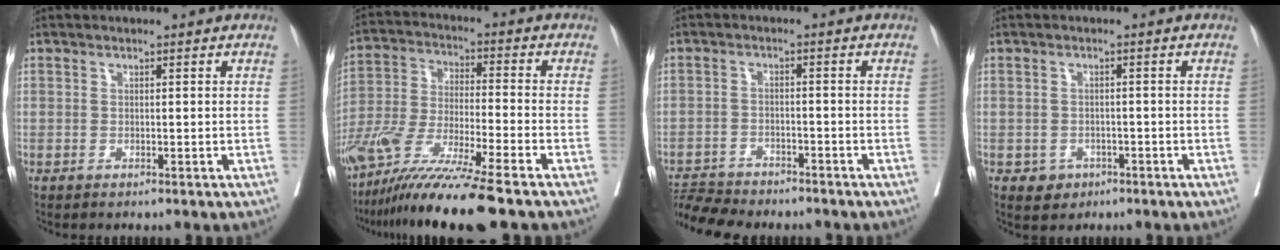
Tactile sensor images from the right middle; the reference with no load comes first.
{"total": 15.6, "force": [-12.0, -1.1, 9.8], "torque": [-0.202, -0.048, -0.217]}
{"total": 7.7, "force": [-7.5, 1.2, 1.6], "torque": [-0.028, -0.006, -0.121]}
{"total": 2.6, "force": [-1.3, 2.2, 0.6], "torque": [-0.006, 0.006, -0.011]}